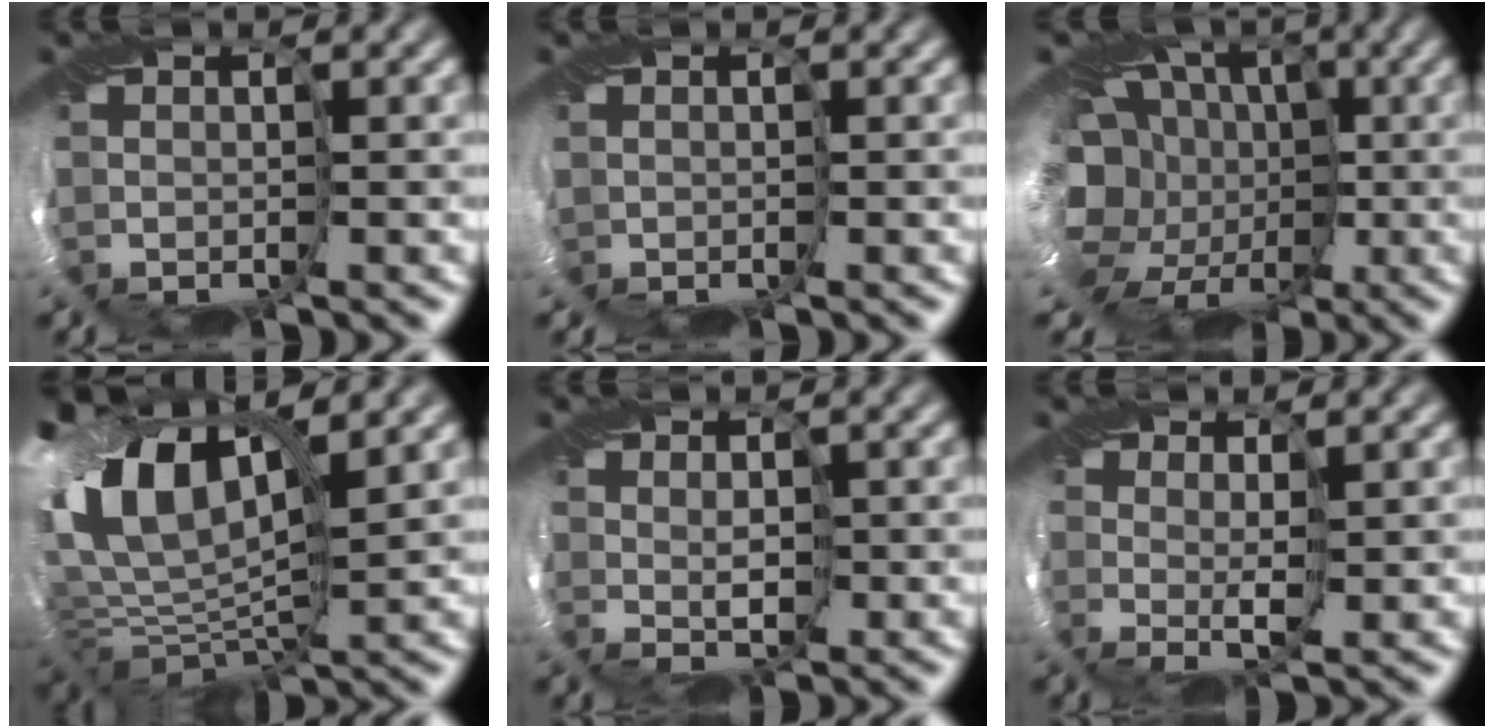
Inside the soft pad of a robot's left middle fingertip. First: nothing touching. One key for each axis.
{"total": 0.8, "fx": -0.4, "fy": 0.6, "fz": 0.3, "tx": -0.007, "ty": -0.004, "tz": -0.010}
{"total": 15.0, "fx": -1.3, "fy": 12.4, "fz": 8.3, "tx": -0.138, "ty": -0.014, "tz": -0.042}
{"total": 11.9, "fx": 3.9, "fy": 6.3, "fz": 9.4, "tx": -0.201, "ty": 0.011, "tz": 0.072}
{"total": 0.7, "fx": 0.2, "fy": 0.1, "fz": 0.6, "tx": -0.009, "ty": -0.001, "tz": 0.004}
{"total": 1.7, "fx": 1.1, "fy": -1.3, "fz": -0.3, "tx": 0.001, "ty": -0.003, "tz": 0.023}